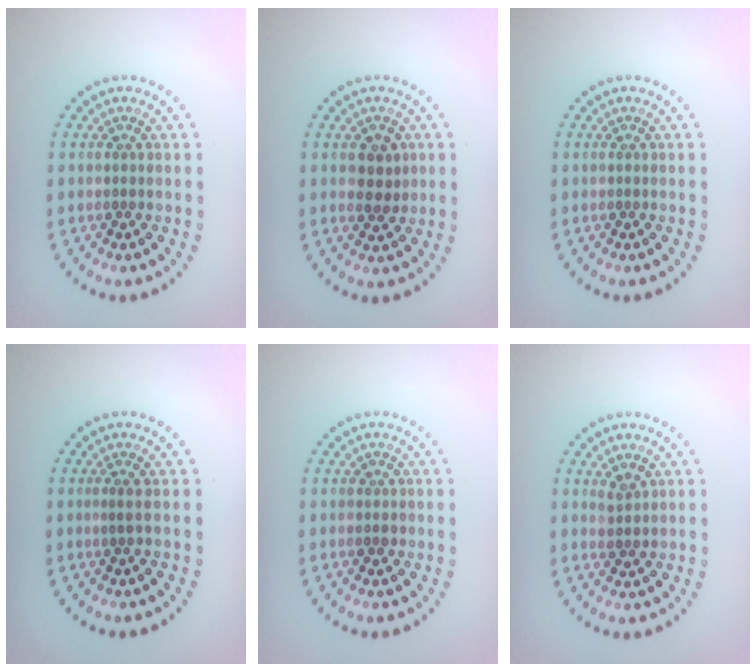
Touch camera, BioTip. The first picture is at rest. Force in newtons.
{"total": 2.4, "press": 2.4, "slide": 0.6}
{"total": 0.0}
{"total": 0.6, "press": 0.3, "slide": 0.6}
{"total": 0.8, "press": 0.8, "slide": 0.2}
{"total": 1.3, "press": 1.0, "slide": 0.8}